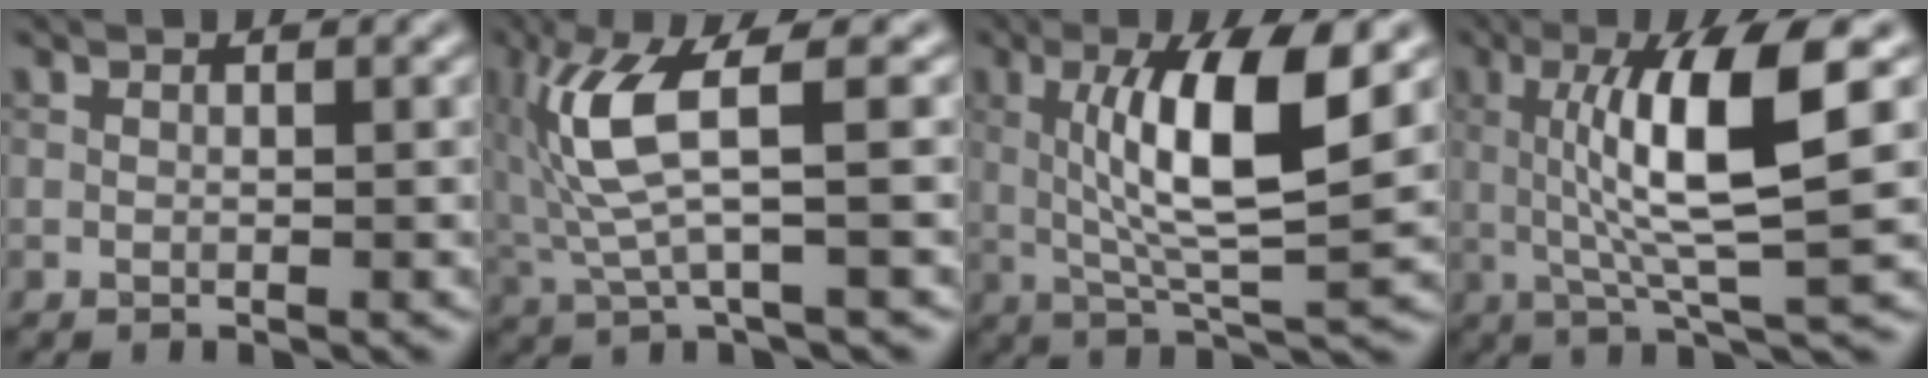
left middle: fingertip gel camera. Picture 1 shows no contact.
{"total": 6.0, "force": [1.2, 1.1, 5.7], "torque": [-0.140, 0.001, 0.026]}
{"total": 8.1, "force": [1.6, 1.5, 7.8], "torque": [-0.139, -0.001, 0.033]}
{"total": 8.2, "force": [1.3, 1.3, 8.0], "torque": [-0.142, 0.005, 0.027]}